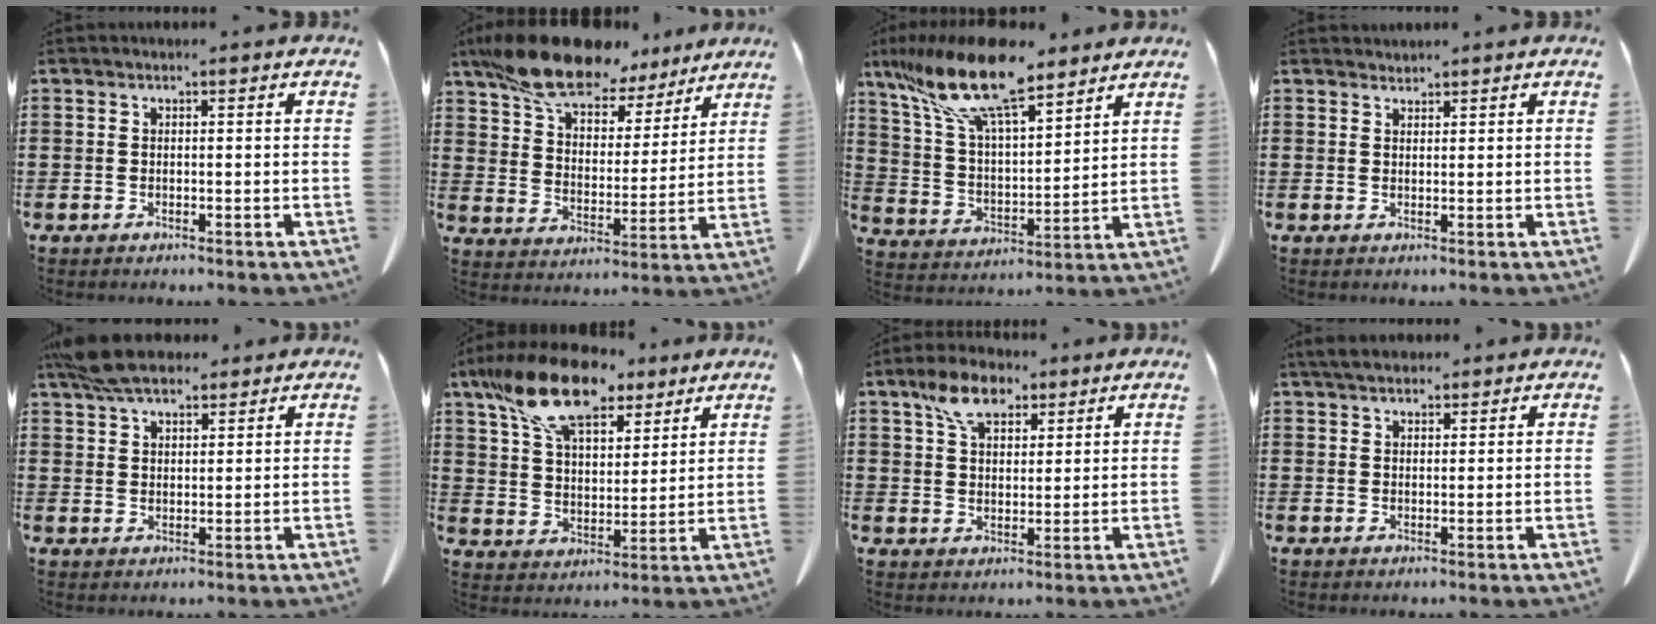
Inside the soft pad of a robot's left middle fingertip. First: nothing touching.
{"total": 12.6, "force": [10.6, 4.3, 5.3], "torque": [-0.135, -0.047, 0.193]}
{"total": 14.6, "force": [10.8, 3.6, 9.2], "torque": [-0.230, -0.049, 0.185]}
{"total": 1.3, "force": [1.3, 0.2, -0.1], "torque": [-0.001, 0.001, 0.026]}
{"total": 7.3, "force": [6.0, 2.4, 3.4], "torque": [-0.083, -0.003, 0.114]}
{"total": 14.6, "force": [10.1, 6.2, 8.6], "torque": [-0.179, -0.018, 0.186]}
{"total": 7.5, "force": [4.8, 4.2, 4.0], "torque": [-0.088, 0.007, 0.088]}
{"total": 3.5, "force": [3.1, 1.1, 1.1], "torque": [-0.029, -0.002, 0.059]}